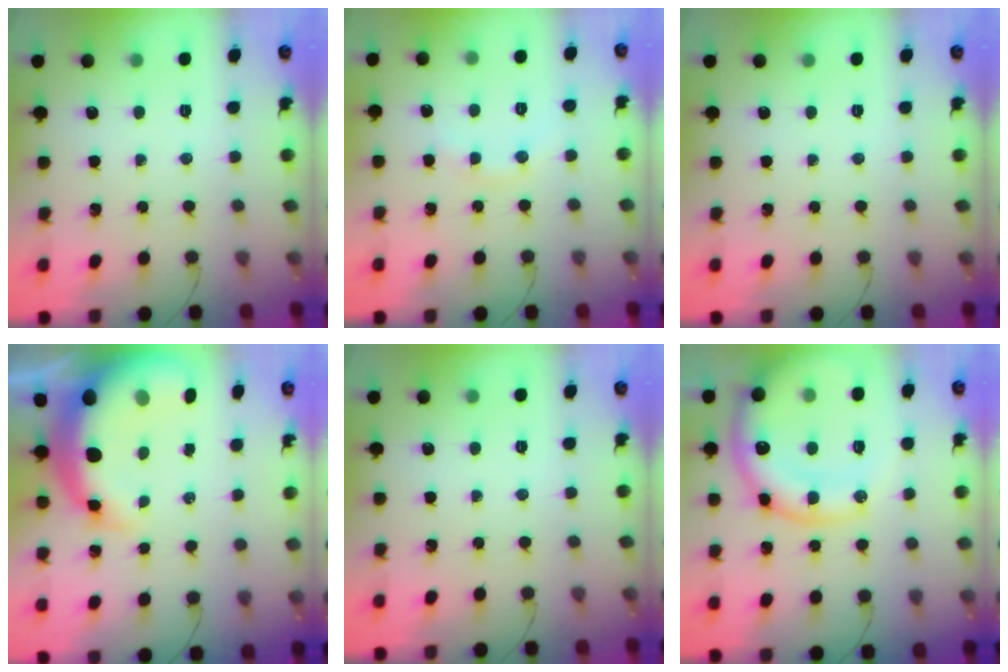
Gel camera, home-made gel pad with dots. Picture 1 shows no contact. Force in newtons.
{"total": 5.5, "press": 5.3, "slide": 1.6}
{"total": 0.0}
{"total": 11.9, "press": 11.4, "slide": 3.2}
{"total": 0.0}
{"total": 20.4, "press": 20.0, "slide": 4.0}